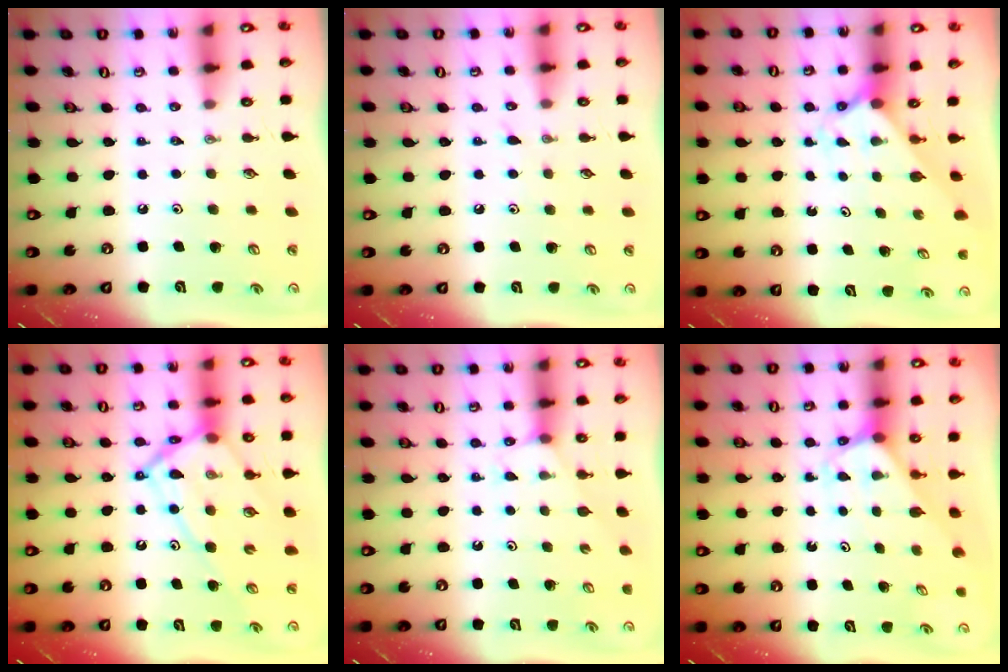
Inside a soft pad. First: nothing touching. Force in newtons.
{"total": 5.8, "press": 5.7, "slide": 0.7}
{"total": 2.1, "press": 2.1, "slide": 0.2}
{"total": 15.6, "press": 15.6, "slide": 0.7}
{"total": 4.5, "press": 4.4, "slide": 0.5}
{"total": 2.3, "press": 2.3, "slide": 0.2}